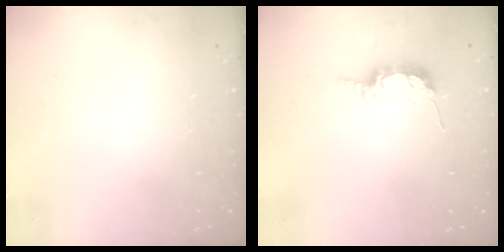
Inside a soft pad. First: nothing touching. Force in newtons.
{"total": 6.4, "press": 6.4, "slide": 0.4}